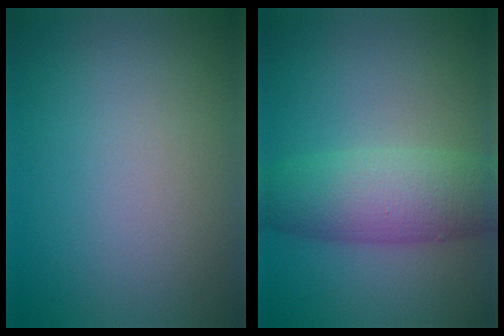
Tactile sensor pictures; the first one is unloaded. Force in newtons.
{"total": 6.3, "press": 6.3, "slide": 0.2}